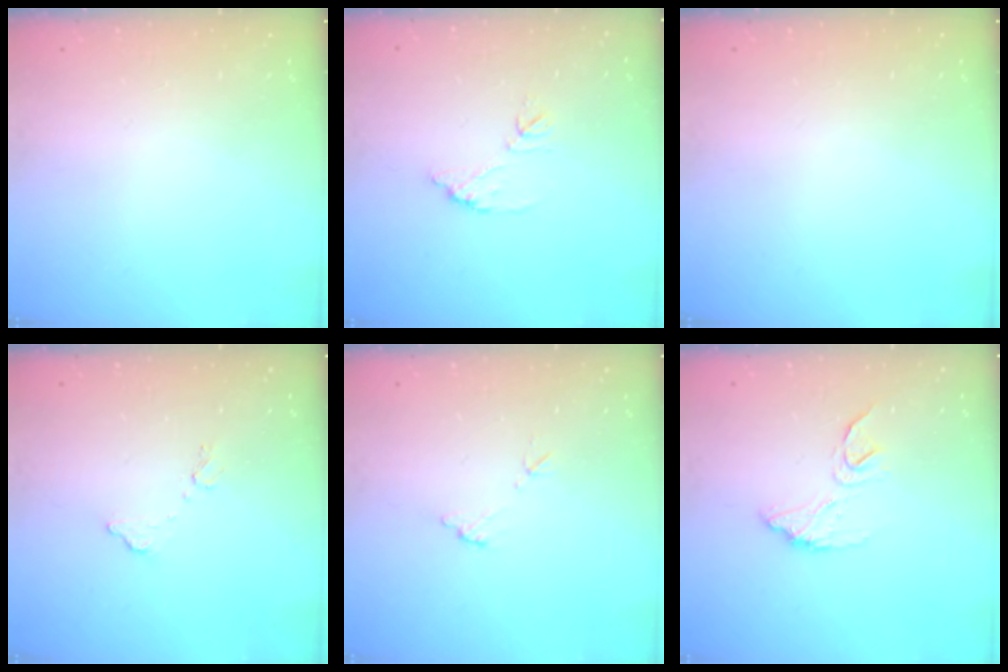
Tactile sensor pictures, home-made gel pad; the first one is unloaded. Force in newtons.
{"total": 7.8, "press": 7.8, "slide": 0.3}
{"total": 0.0}
{"total": 8.8, "press": 8.8, "slide": 0.2}
{"total": 5.9, "press": 5.9, "slide": 0.3}
{"total": 10.0, "press": 10.0, "slide": 0.4}